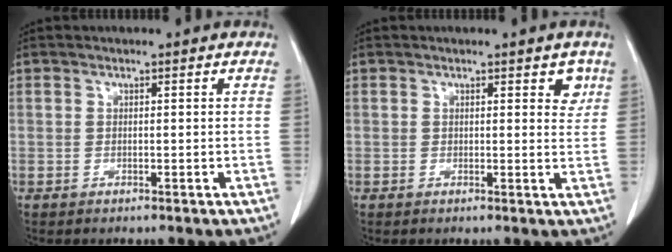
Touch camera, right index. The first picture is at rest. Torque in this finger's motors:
{"motor_torque": [-0.01, 0.06, 0.04, 0.00]}